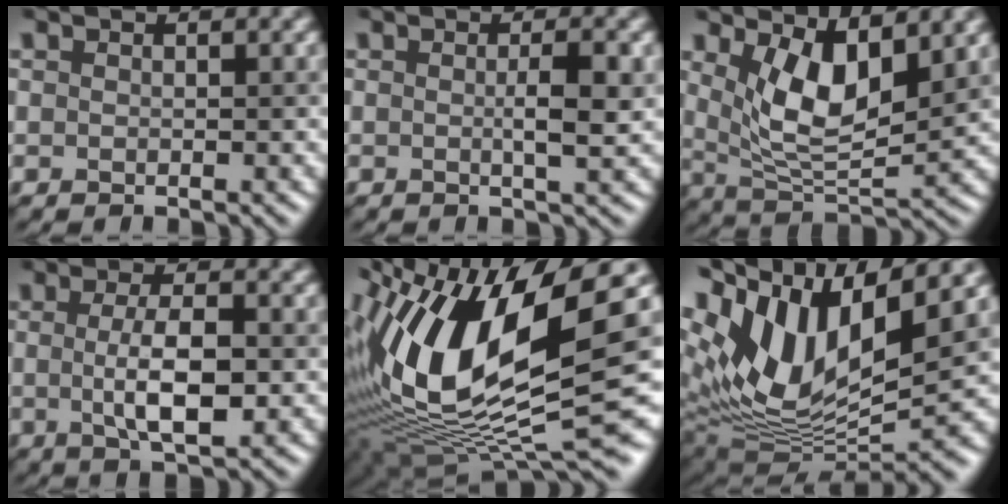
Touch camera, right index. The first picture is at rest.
{"total": 2.4, "force": [0.0, 0.3, 2.4], "torque": [-0.041, -0.001, -0.001]}
{"total": 6.5, "force": [2.4, 2.7, 5.4], "torque": [-0.107, -0.015, 0.052]}
{"total": 4.7, "force": [-0.1, 1.3, 4.5], "torque": [-0.091, 0.000, -0.003]}
{"total": 15.5, "force": [3.1, 5.8, 14.0], "torque": [-0.283, 0.005, 0.054]}
{"total": 13.8, "force": [5.8, 5.9, 11.0], "torque": [-0.222, 0.015, 0.109]}